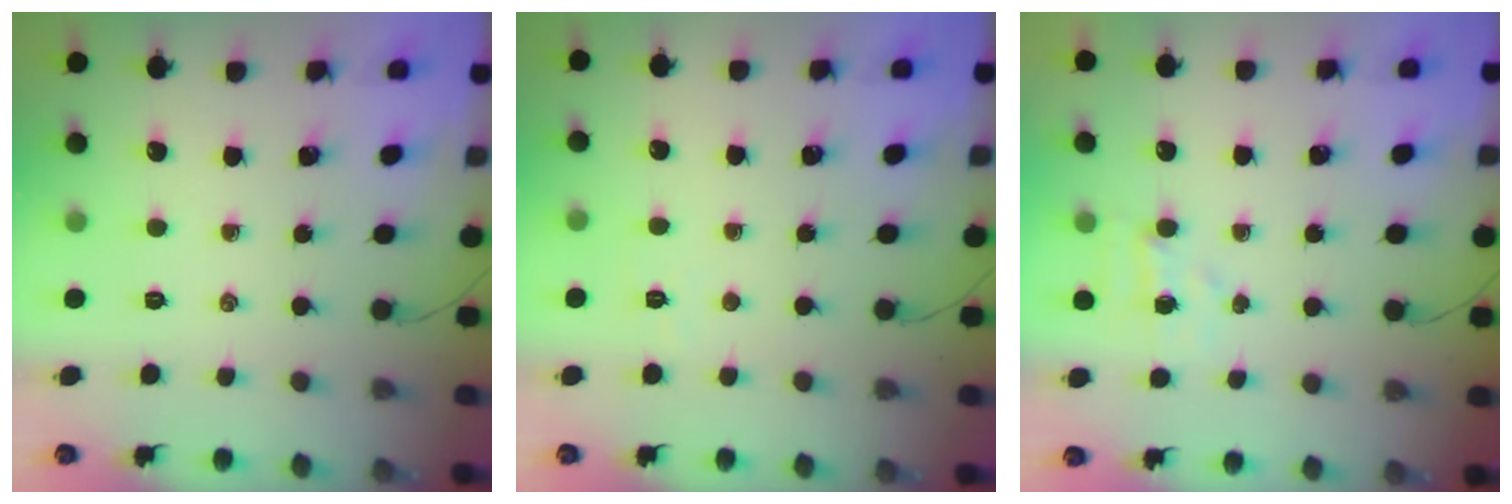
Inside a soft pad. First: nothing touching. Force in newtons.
{"total": 2.5, "press": 2.4, "slide": 0.7}
{"total": 4.3, "press": 4.2, "slide": 0.9}